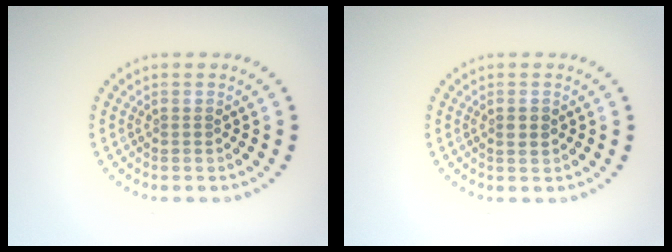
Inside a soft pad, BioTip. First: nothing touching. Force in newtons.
{"total": 1.2, "press": 1.1, "slide": 0.3}